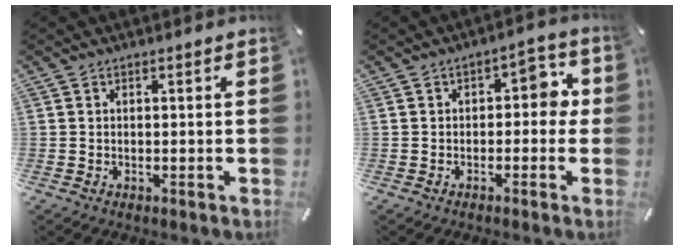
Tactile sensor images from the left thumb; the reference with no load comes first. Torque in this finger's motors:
{"motor_torque": [0.47, 0.89, 0.13, -0.19, 0.01]}